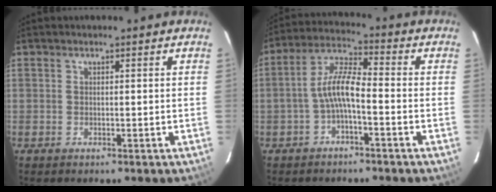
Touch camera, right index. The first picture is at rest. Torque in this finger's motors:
{"motor_torque": [1.00, -0.55, 0.63, 0.17]}